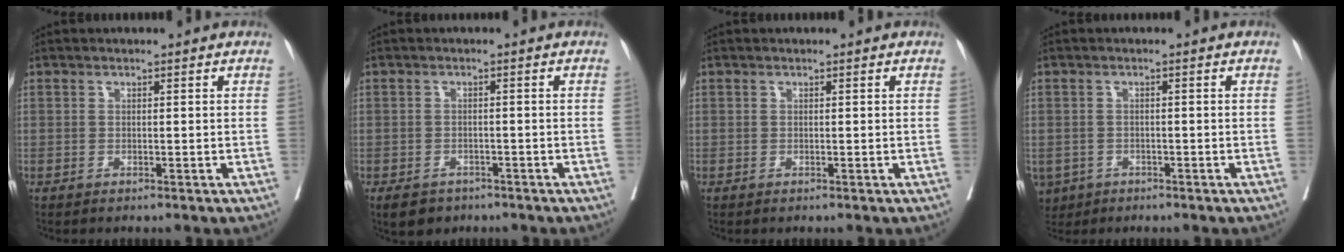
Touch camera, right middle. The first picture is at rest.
{"total": 4.3, "force": [-3.2, 2.7, 1.2], "torque": [-0.016, 0.001, -0.045]}
{"total": 0.0}
{"total": 4.7, "force": [-2.7, 3.8, 1.1], "torque": [-0.021, 0.002, -0.041]}